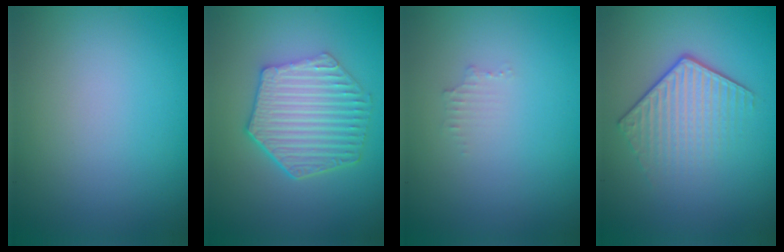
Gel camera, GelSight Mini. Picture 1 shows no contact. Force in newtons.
{"total": 6.1, "press": 4.7, "slide": 3.8}
{"total": 0.9, "press": 0.8, "slide": 0.1}
{"total": 4.2, "press": 3.0, "slide": 2.9}